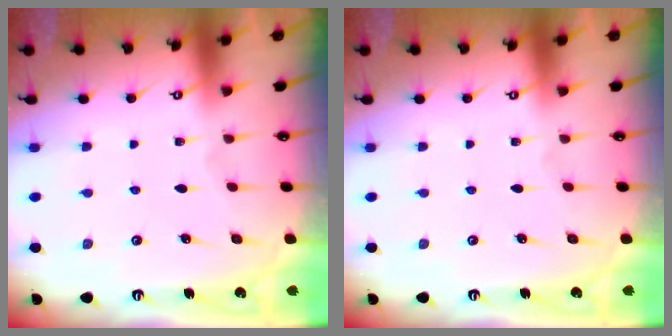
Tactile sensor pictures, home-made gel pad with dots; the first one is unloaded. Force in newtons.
{"total": 0.0}